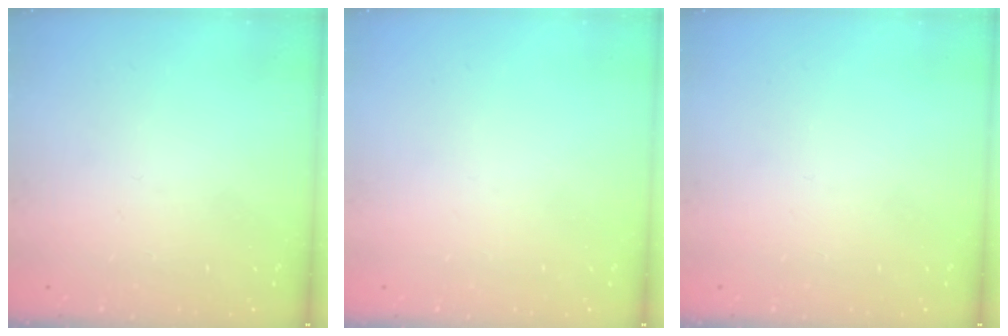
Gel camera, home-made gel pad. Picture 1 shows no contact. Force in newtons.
{"total": 0.0}
{"total": 0.0}